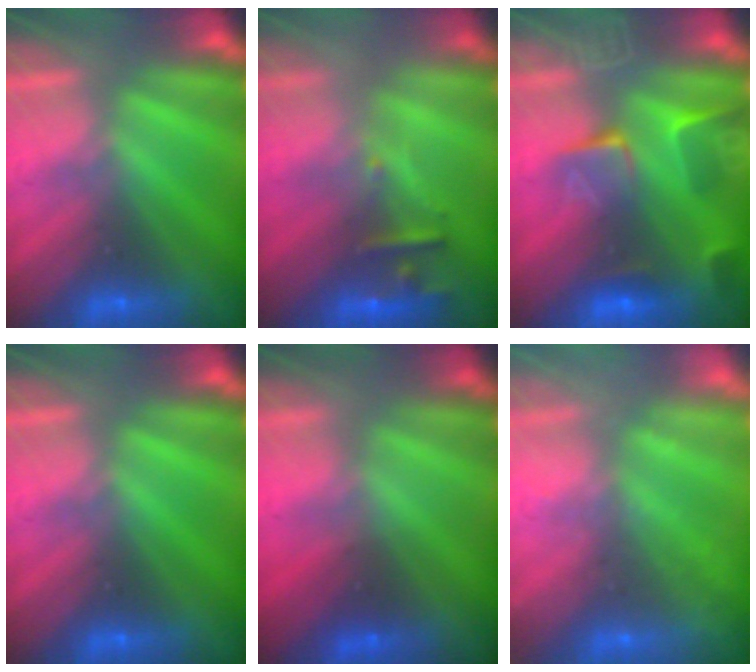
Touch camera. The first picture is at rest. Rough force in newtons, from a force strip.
{"total": 2.4}
{"total": 8.6}
{"total": 0.0}
{"total": 1.5}
{"total": 2.4}